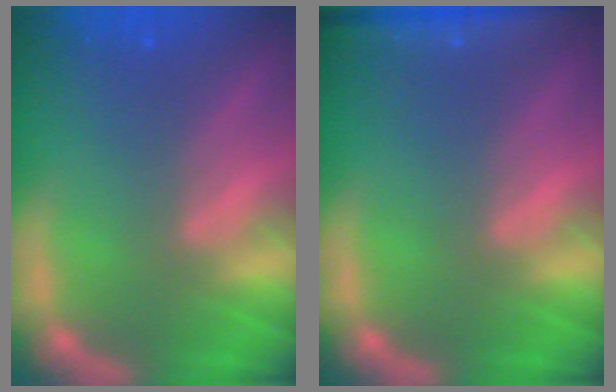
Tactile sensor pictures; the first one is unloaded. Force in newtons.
{"total": 5.0}